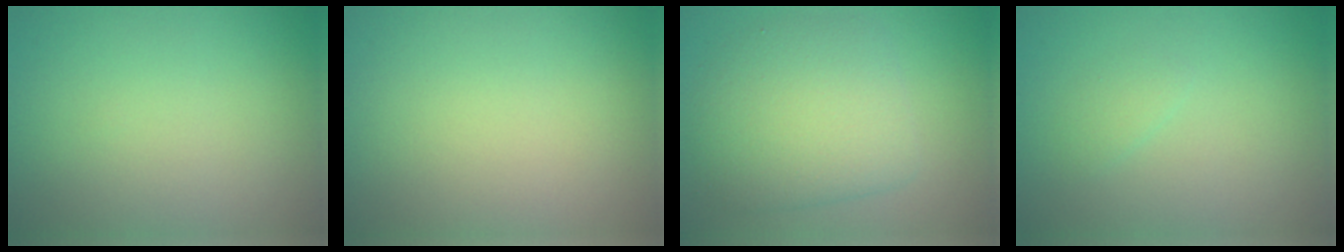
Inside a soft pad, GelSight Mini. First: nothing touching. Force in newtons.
{"total": 0.0}
{"total": 6.1, "press": 6.1, "slide": 0.2}
{"total": 0.9, "press": 0.9, "slide": 0.0}